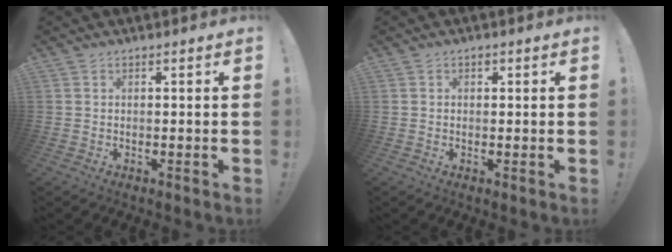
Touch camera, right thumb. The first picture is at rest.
{"total": 1.0, "force": [0.2, 0.9, 0.2], "torque": [-0.001, 0.001, 0.002]}